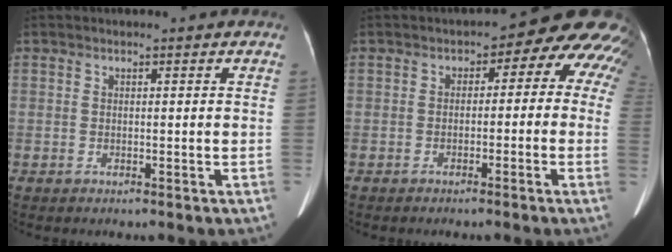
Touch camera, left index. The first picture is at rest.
{"total": 9.4, "force": [1.7, 5.4, 7.5], "torque": [-0.080, 0.040, 0.007]}